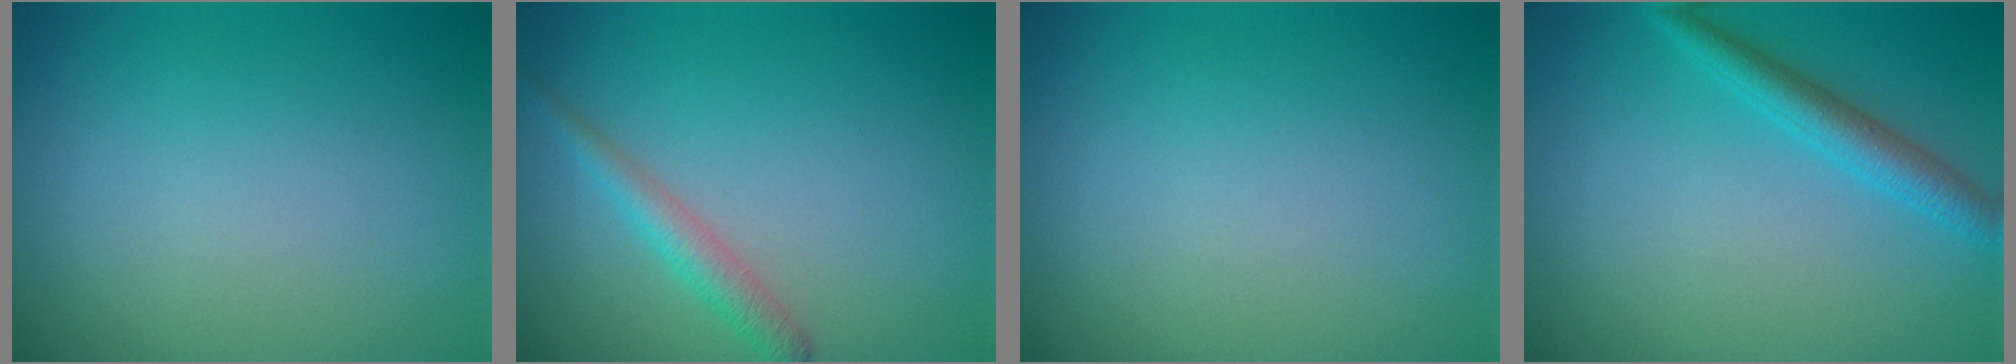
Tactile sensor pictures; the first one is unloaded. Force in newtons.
{"total": 2.2, "press": 2.2, "slide": 0.1}
{"total": 0.0}
{"total": 2.8, "press": 2.8, "slide": 0.2}